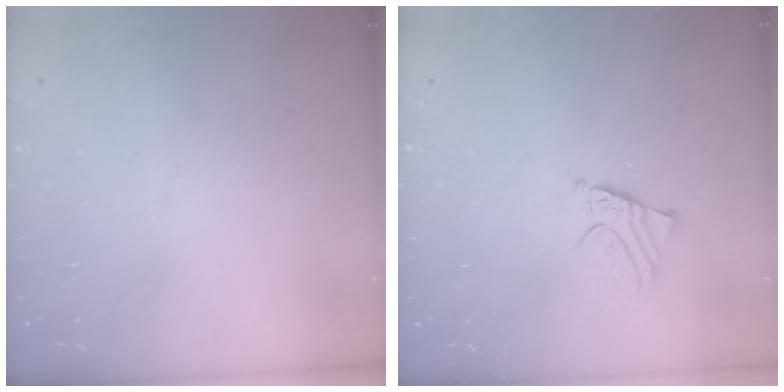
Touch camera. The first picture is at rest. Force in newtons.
{"total": 2.1, "press": 2.1, "slide": 0.2}